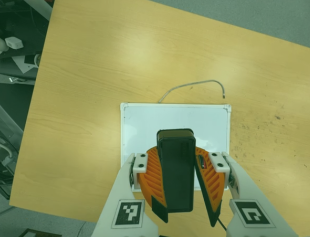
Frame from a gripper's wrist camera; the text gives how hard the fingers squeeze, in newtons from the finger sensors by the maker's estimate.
{"total": 11.0, "left": 10.6, "right": 11.3}